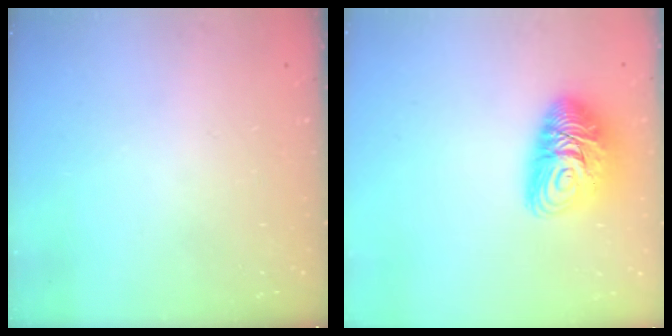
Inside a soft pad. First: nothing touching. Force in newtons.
{"total": 11.7, "press": 11.7, "slide": 1.0}